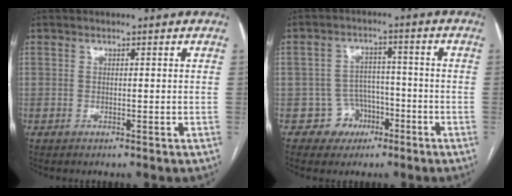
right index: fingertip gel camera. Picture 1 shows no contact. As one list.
[{"total": 5.3, "force": [-2.5, 4.6, 0.1], "torque": [0.009, 0.016, -0.034]}]